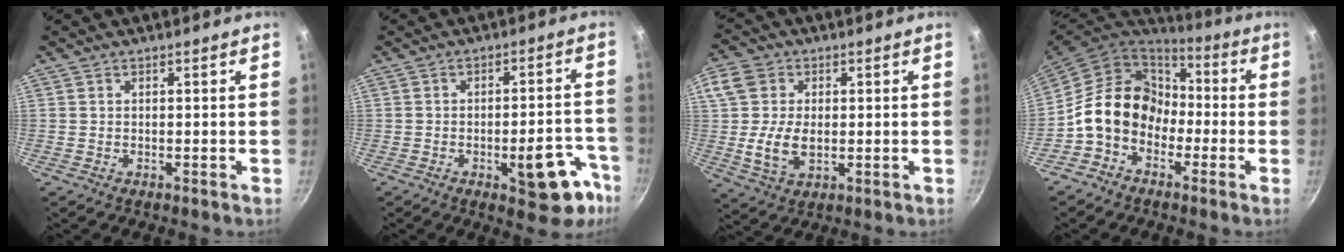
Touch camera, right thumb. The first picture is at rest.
{"total": 12.5, "force": [-5.8, 5.4, 9.7], "torque": [-0.064, 0.043, -0.070]}
{"total": 10.1, "force": [-0.1, 7.3, 7.0], "torque": [-0.120, -0.006, -0.007]}
{"total": 14.5, "force": [-3.1, 11.8, 7.9], "torque": [-0.100, 0.058, -0.073]}